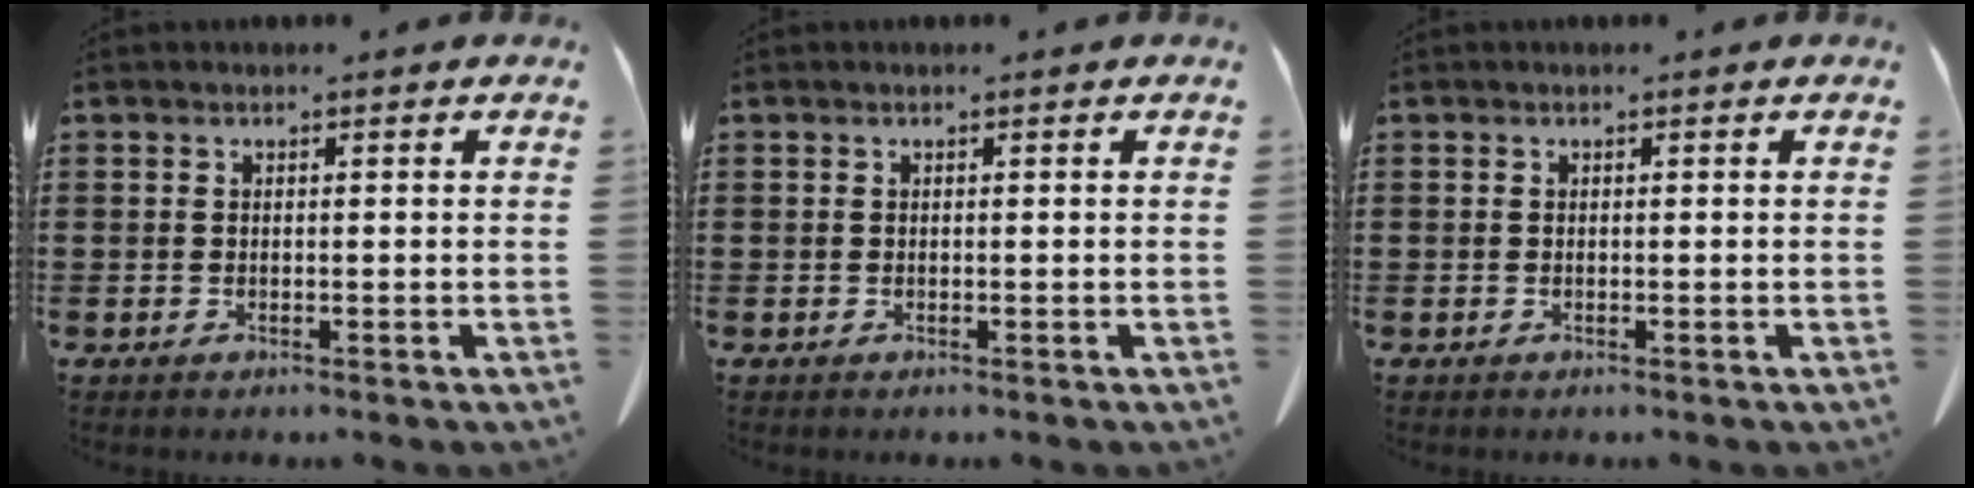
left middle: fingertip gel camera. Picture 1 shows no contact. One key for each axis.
{"total": 0.0}
{"total": 0.0}